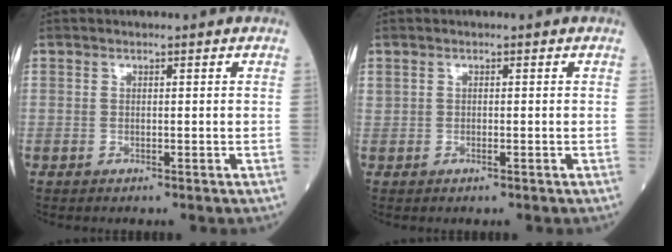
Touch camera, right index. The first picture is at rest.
{"total": 0.5, "force": [0.0, 0.3, 0.4], "torque": [-0.017, 0.001, 0.008]}